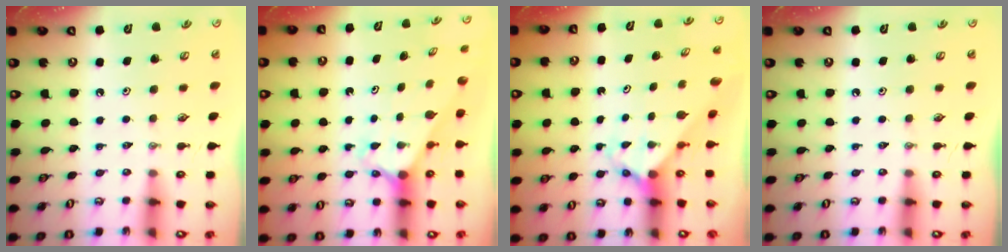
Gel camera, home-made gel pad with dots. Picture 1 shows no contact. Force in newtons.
{"total": 2.2, "press": 2.2, "slide": 0.2}
{"total": 3.5, "press": 3.5, "slide": 0.3}
{"total": 0.0}